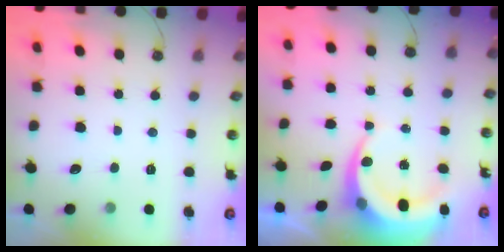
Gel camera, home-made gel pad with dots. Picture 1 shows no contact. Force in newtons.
{"total": 7.3, "press": 7.2, "slide": 0.9}